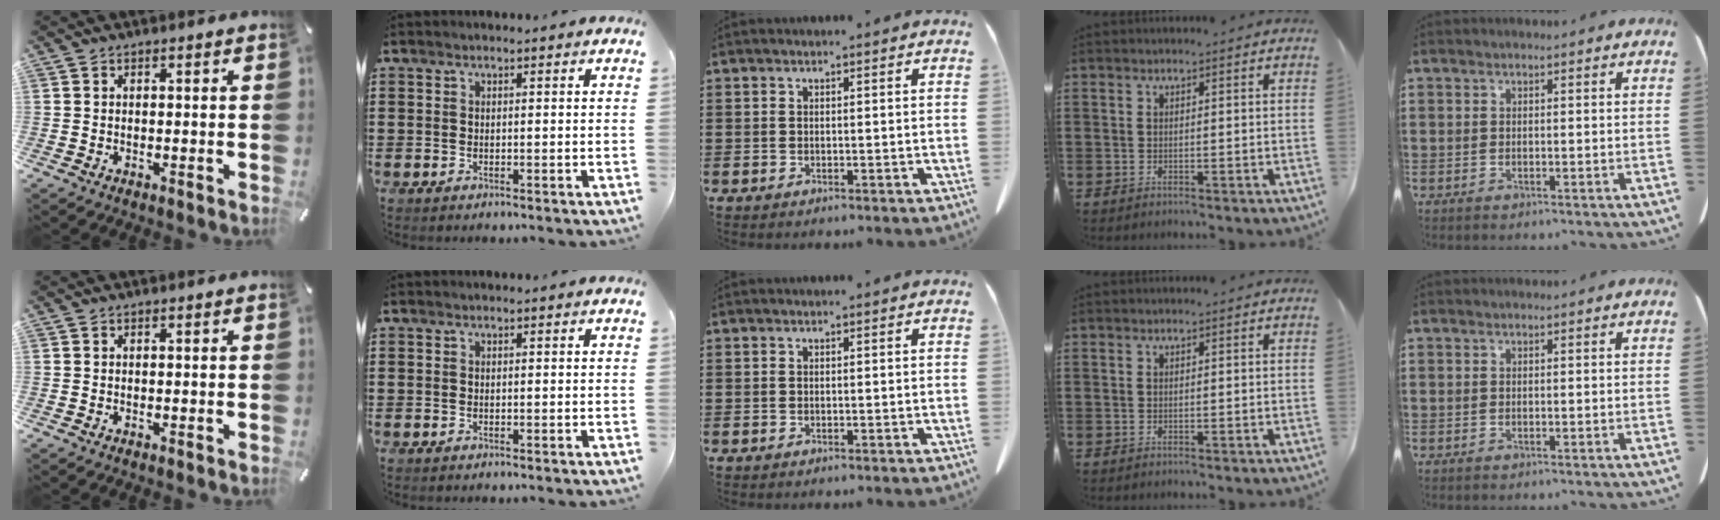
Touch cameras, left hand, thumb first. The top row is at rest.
{}